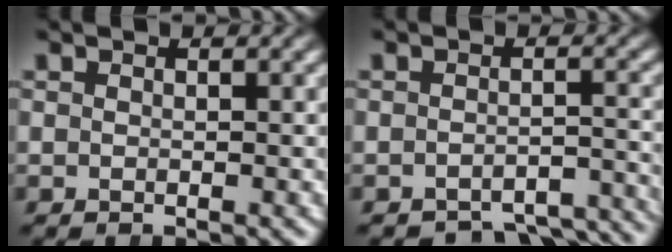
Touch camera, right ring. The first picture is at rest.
{"total": 7.6, "force": [-7.1, 1.8, 1.9], "torque": [-0.007, -0.020, -0.103]}